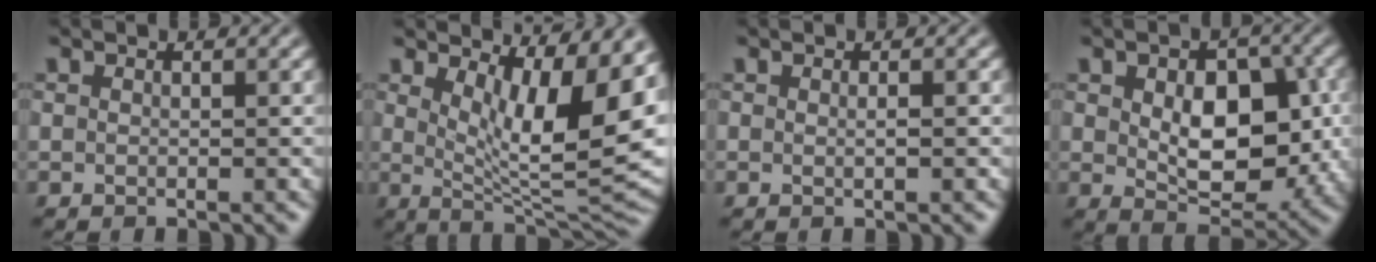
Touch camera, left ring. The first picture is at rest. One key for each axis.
{"total": 11.4, "fx": 3.8, "fy": 3.6, "fz": 10.1, "tx": -0.138, "ty": -0.016, "tz": 0.068}
{"total": 0.7, "fx": 0.0, "fy": 0.1, "fz": 0.7, "tx": -0.011, "ty": 0.000, "tz": -0.001}
{"total": 8.3, "fx": 0.3, "fy": 5.0, "fz": 6.7, "tx": -0.108, "ty": -0.008, "tz": 0.009}